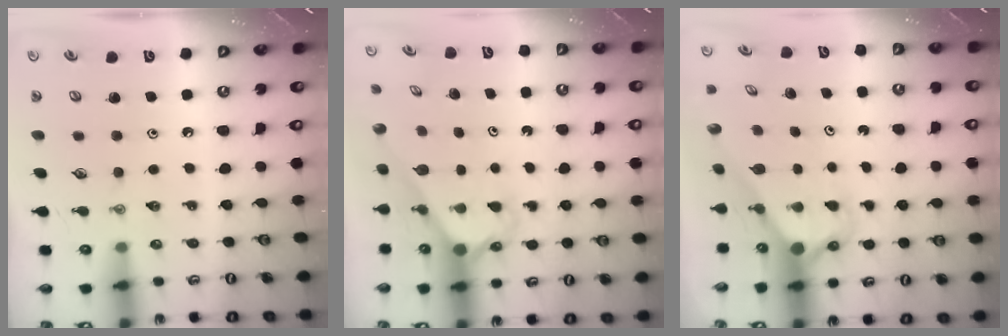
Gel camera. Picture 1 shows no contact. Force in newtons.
{"total": 2.3, "press": 2.3, "slide": 0.2}
{"total": 3.0, "press": 3.0, "slide": 0.3}